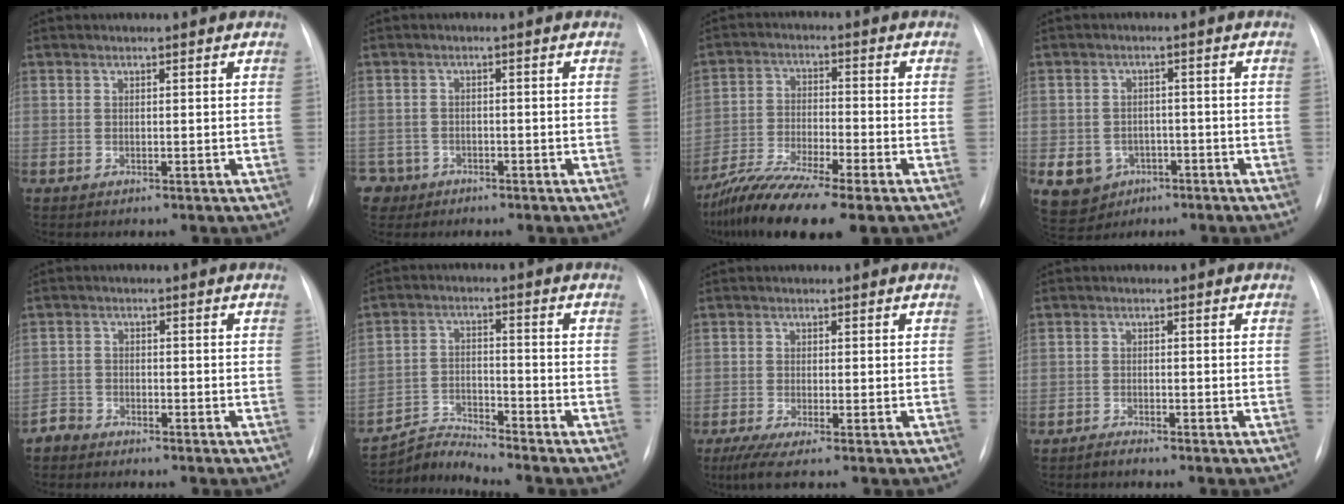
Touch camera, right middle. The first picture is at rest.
{"total": 4.0, "force": [-2.5, 3.1, -0.5], "torque": [0.010, 0.009, -0.043]}
{"total": 12.6, "force": [-9.6, 1.0, 8.0], "torque": [-0.151, -0.023, -0.166]}
{"total": 7.3, "force": [-3.2, 6.2, 2.1], "torque": [-0.043, 0.006, -0.038]}
{"total": 2.3, "force": [-2.1, 0.6, -0.5], "torque": [0.012, -0.003, -0.044]}
{"total": 5.9, "force": [-5.5, -1.7, -1.3], "torque": [0.006, -0.005, -0.103]}
{"total": 3.4, "force": [-2.2, 0.0, 2.5], "torque": [-0.053, -0.012, -0.047]}
{"total": 1.2, "force": [-1.2, -0.1, 0.1], "torque": [-0.005, -0.003, -0.022]}